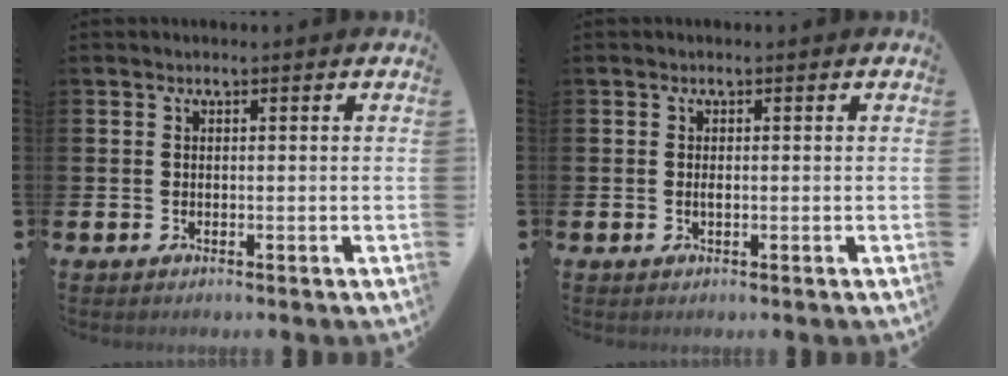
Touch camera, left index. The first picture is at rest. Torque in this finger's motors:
{"motor_torque": [0.14, 0.17, 0.00, 0.00]}